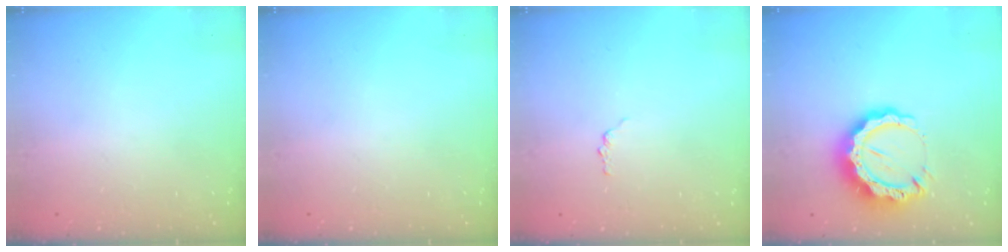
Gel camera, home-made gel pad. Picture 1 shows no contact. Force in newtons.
{"total": 0.0}
{"total": 1.2, "press": 1.2, "slide": 0.2}
{"total": 14.7, "press": 14.6, "slide": 1.2}